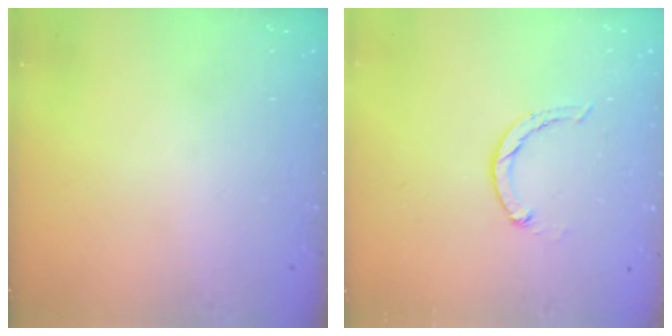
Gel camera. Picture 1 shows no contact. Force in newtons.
{"total": 1.9, "press": 1.9, "slide": 0.3}